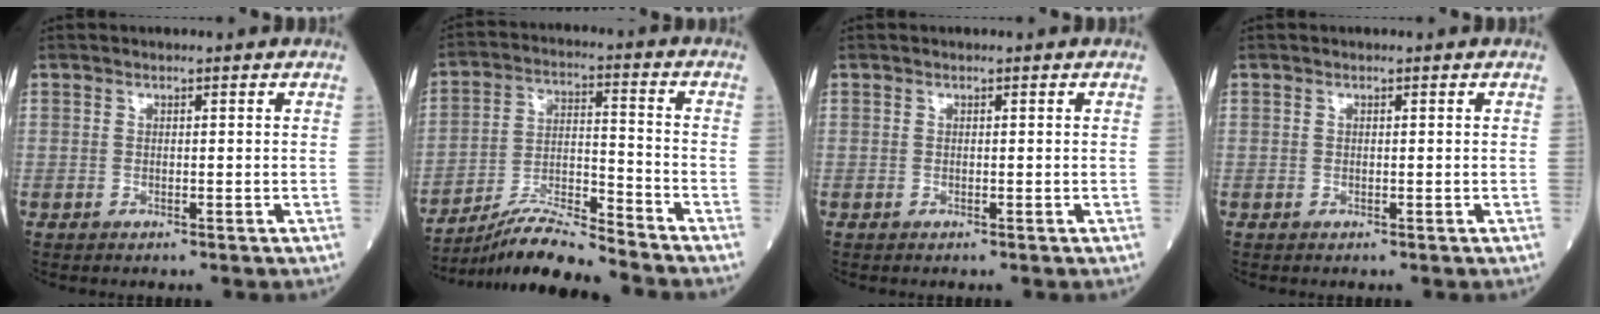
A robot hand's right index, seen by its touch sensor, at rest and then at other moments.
{"total": 10.7, "force": [-10.0, -0.8, 3.7], "torque": [-0.068, 0.002, -0.183]}
{"total": 0.0}
{"total": 0.0}